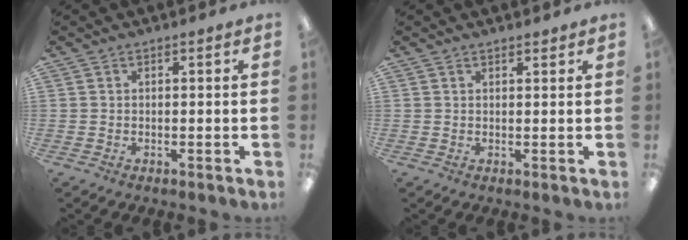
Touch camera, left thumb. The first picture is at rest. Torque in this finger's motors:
{"motor_torque": [-0.23, -0.11, -0.52, 0.13, 0.03]}